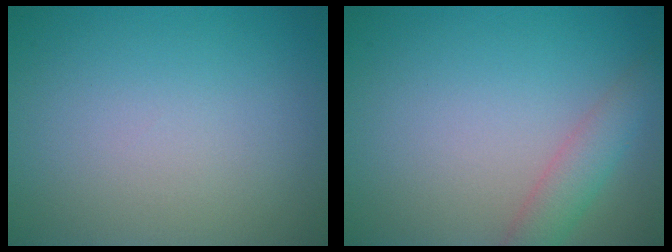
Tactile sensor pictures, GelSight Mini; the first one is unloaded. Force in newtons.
{"total": 2.8, "press": 2.8, "slide": 0.2}